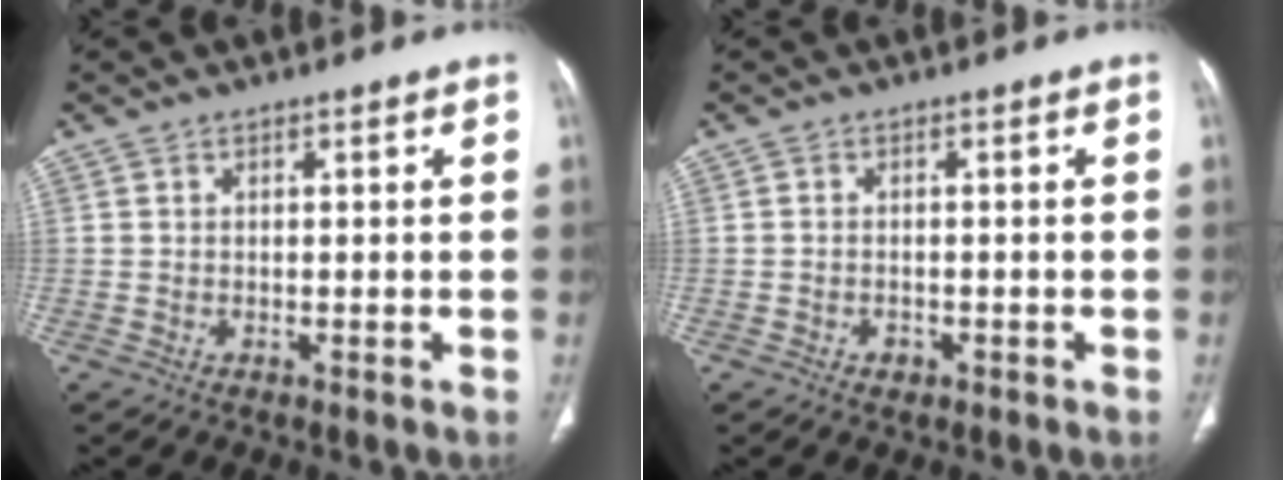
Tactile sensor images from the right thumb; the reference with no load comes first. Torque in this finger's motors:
{"motor_torque": [-0.26, 0.09, -0.06, 0.35, -0.01]}